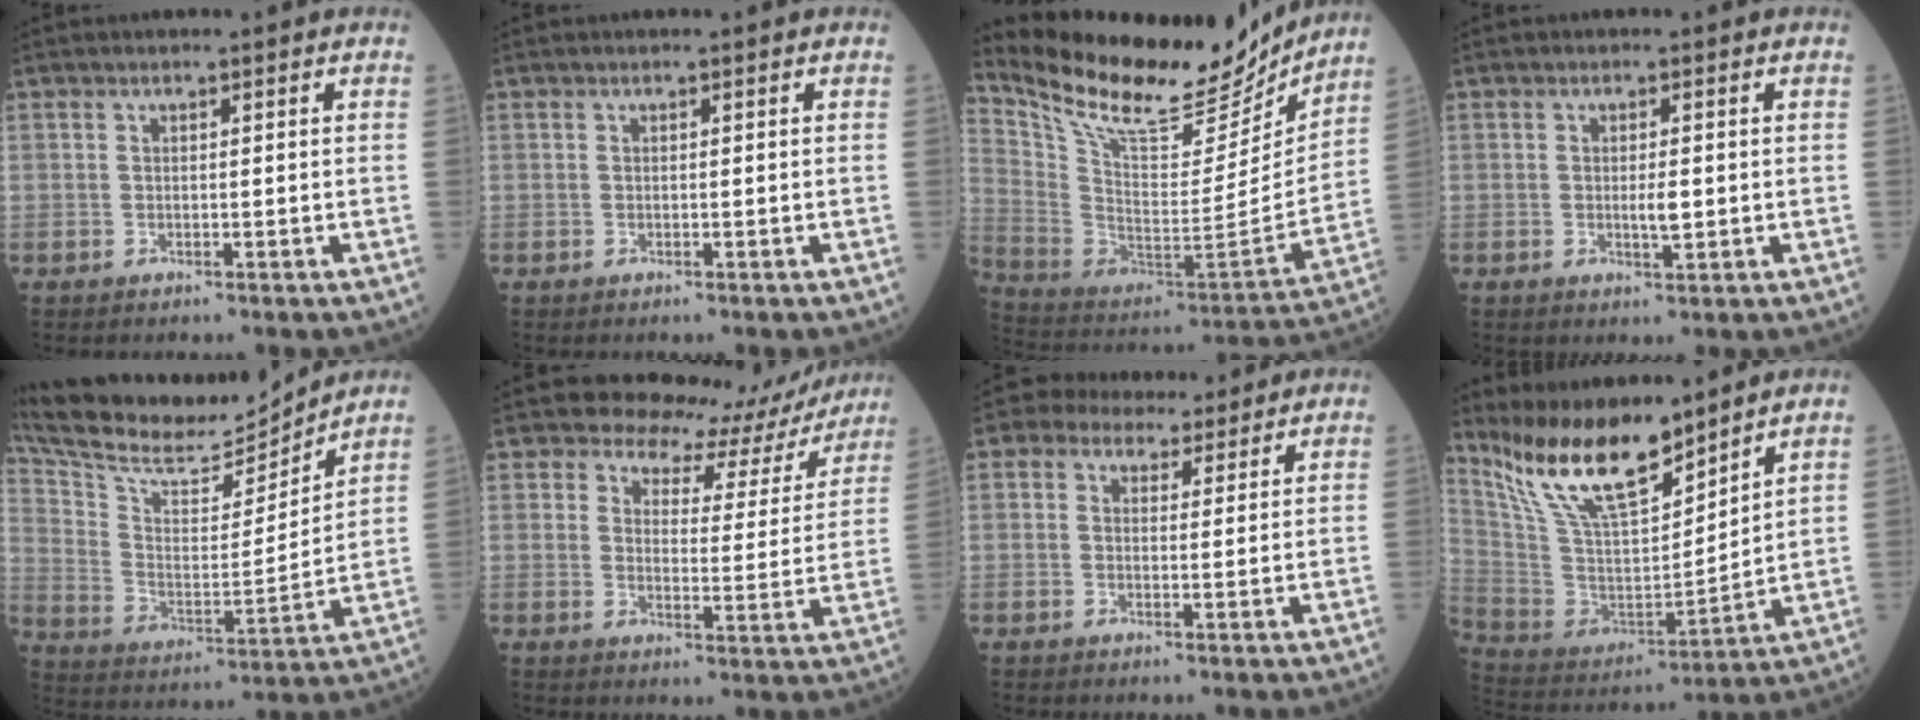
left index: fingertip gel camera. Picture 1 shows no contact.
{"total": 0.0}
{"total": 23.2, "force": [20.2, 5.8, 9.7], "torque": [-0.189, -0.028, 0.327]}
{"total": 2.2, "force": [0.0, 0.6, 2.1], "torque": [-0.039, -0.002, 0.001]}
{"total": 17.6, "force": [16.7, 2.6, 4.8], "torque": [-0.103, -0.005, 0.283]}
{"total": 11.2, "force": [10.6, 3.6, 0.6], "torque": [0.005, -0.021, 0.116]}
{"total": 5.9, "force": [4.8, 3.0, 1.7], "torque": [-0.025, 0.018, 0.070]}
{"total": 15.4, "force": [12.6, 3.5, 8.1], "torque": [-0.158, 0.000, 0.248]}